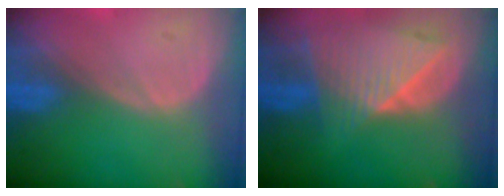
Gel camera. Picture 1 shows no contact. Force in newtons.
{"total": 9.0, "press": 8.0, "slide": 4.2}